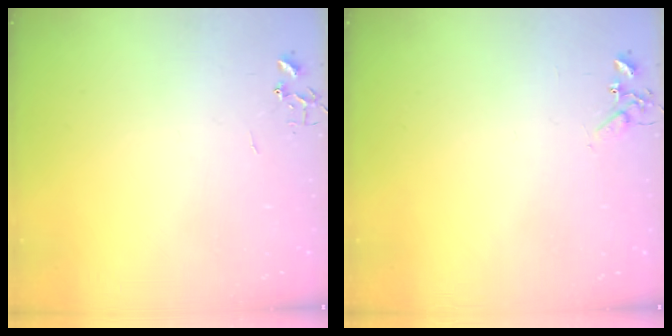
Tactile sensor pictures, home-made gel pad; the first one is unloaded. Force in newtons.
{"total": 4.7, "press": 4.6, "slide": 0.6}